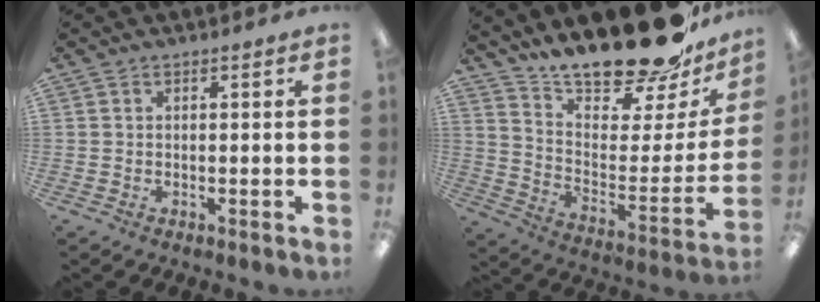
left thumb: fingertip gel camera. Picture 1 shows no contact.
{"total": 21.3, "force": [18.8, 5.6, 8.4], "torque": [-0.113, -0.151, 0.317]}